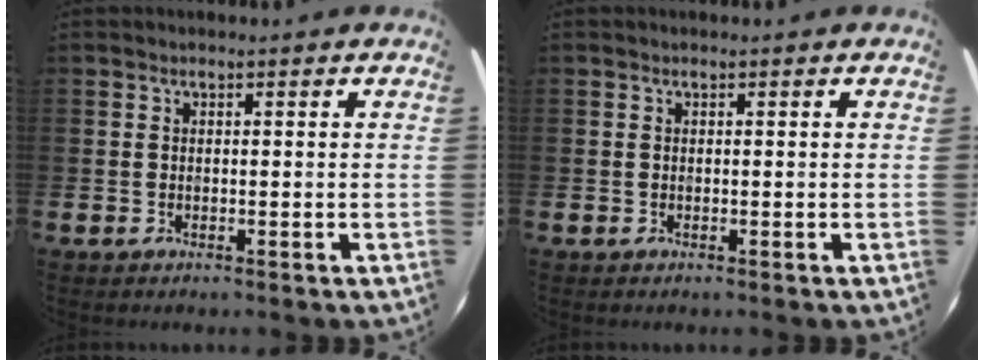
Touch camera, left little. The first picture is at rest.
{"total": 0.0}